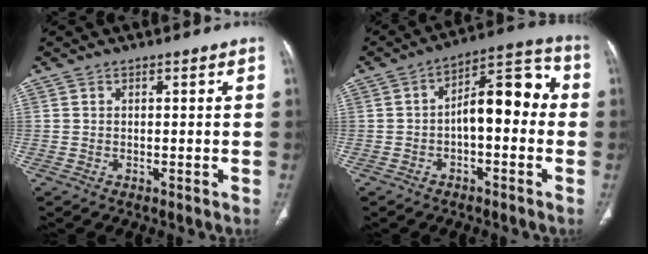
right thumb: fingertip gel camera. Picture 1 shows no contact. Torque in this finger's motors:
{"motor_torque": [1.48, 1.63, 1.13, -0.50, 0.06]}